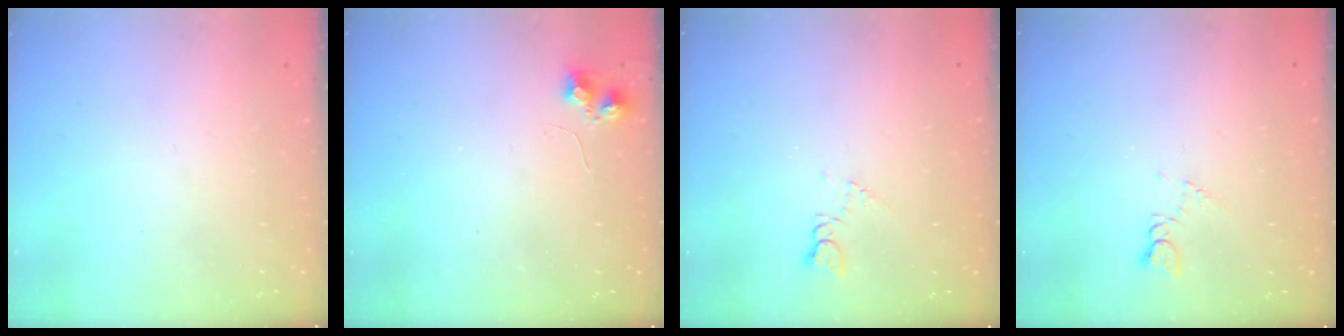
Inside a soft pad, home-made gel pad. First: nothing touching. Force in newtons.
{"total": 5.9, "press": 5.9, "slide": 0.7}
{"total": 2.6, "press": 2.6, "slide": 0.4}
{"total": 2.6, "press": 2.6, "slide": 0.4}